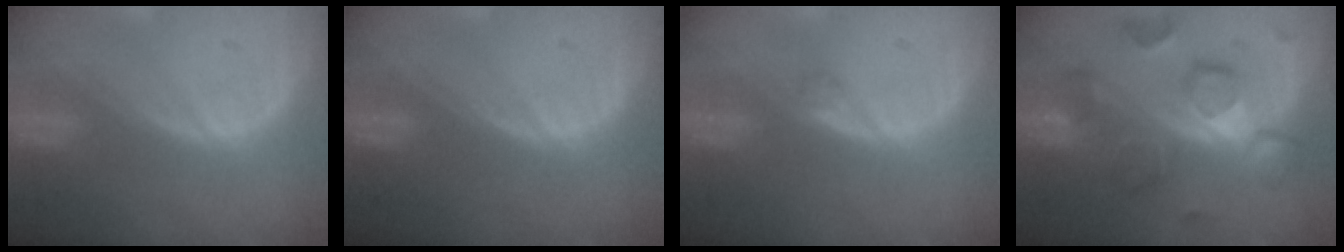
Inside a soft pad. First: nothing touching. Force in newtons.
{"total": 0.0}
{"total": 0.9, "press": 0.9, "slide": 0.1}
{"total": 9.1, "press": 9.1, "slide": 0.3}